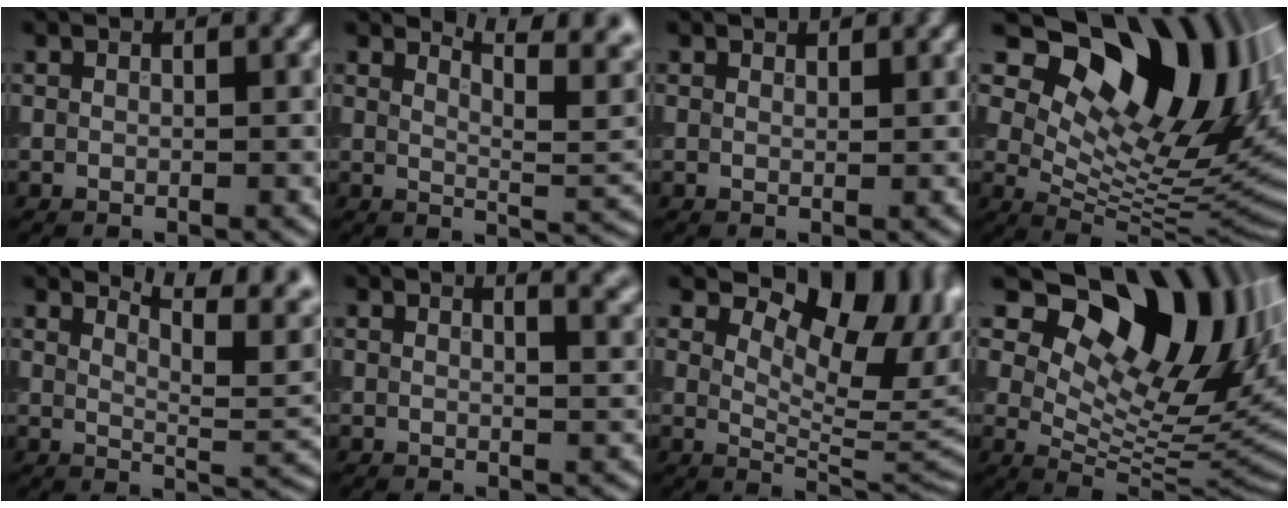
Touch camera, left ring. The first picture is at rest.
{"total": 5.4, "force": [3.5, 1.5, 3.8], "torque": [-0.046, 0.007, 0.052]}
{"total": 1.0, "force": [0.9, 0.3, 0.2], "torque": [-0.004, -0.002, 0.011]}
{"total": 15.7, "force": [7.3, 7.9, 11.5], "torque": [-0.149, 0.009, 0.123]}
{"total": 5.3, "force": [3.4, 1.5, 3.8], "torque": [-0.050, 0.005, 0.054]}
{"total": 4.9, "force": [3.1, 2.2, 3.1], "torque": [-0.003, 0.032, 0.013]}
{"total": 11.4, "force": [5.9, 5.4, 8.0], "torque": [-0.117, 0.007, 0.094]}
{"total": 14.2, "force": [6.5, 7.6, 10.0], "torque": [-0.131, 0.005, 0.110]}